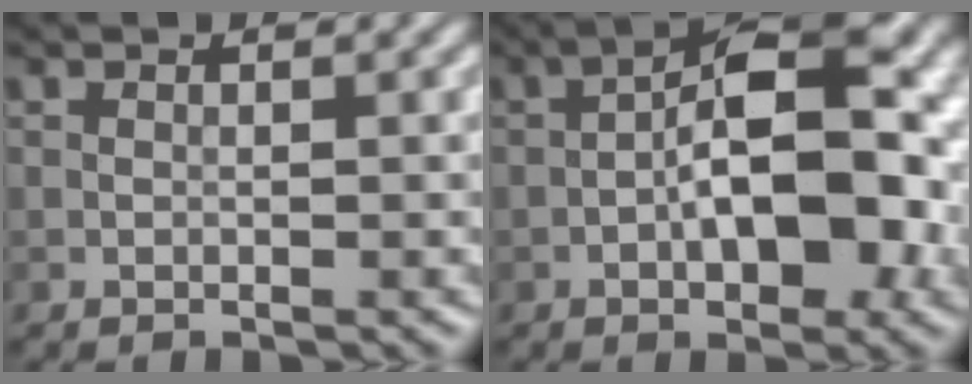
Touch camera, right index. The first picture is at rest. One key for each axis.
{"total": 9.9, "fx": -1.5, "fy": 4.0, "fz": 8.9, "tx": -0.134, "ty": 0.017, "tz": -0.030}